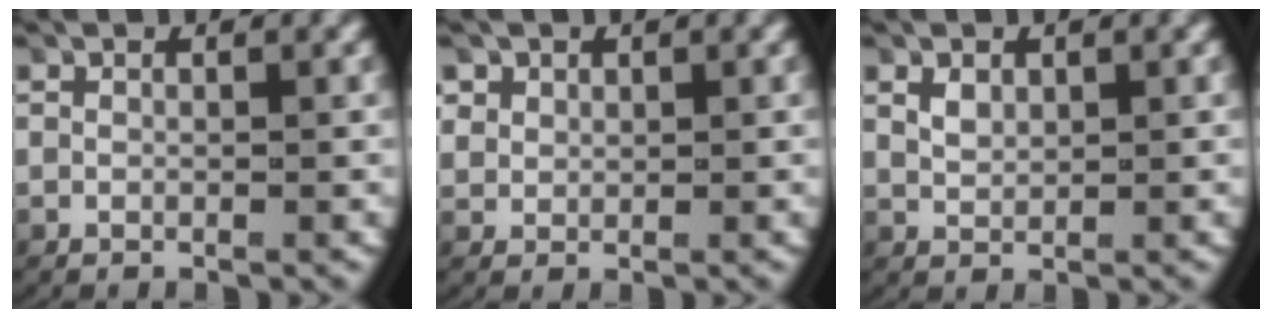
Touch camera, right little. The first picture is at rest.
{"total": 1.9, "force": [0.8, 1.5, 0.6], "torque": [-0.021, -0.003, 0.021]}
{"total": 1.3, "force": [0.5, 0.9, 0.8], "torque": [-0.021, -0.004, 0.017]}